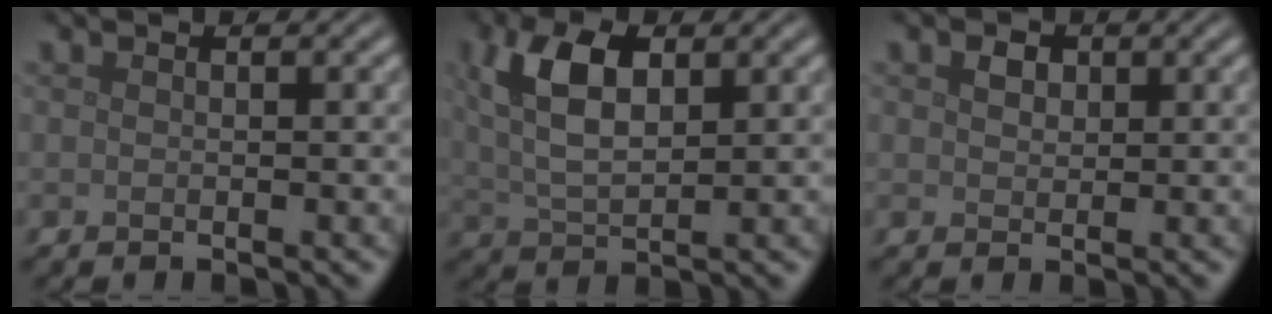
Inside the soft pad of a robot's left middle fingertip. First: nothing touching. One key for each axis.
{"total": 6.3, "fx": 2.3, "fy": 3.2, "fz": 4.9, "tx": -0.106, "ty": 0.008, "tz": 0.041}
{"total": 1.4, "fx": 0.6, "fy": 1.0, "fz": 0.6, "tx": -0.011, "ty": 0.001, "tz": 0.009}